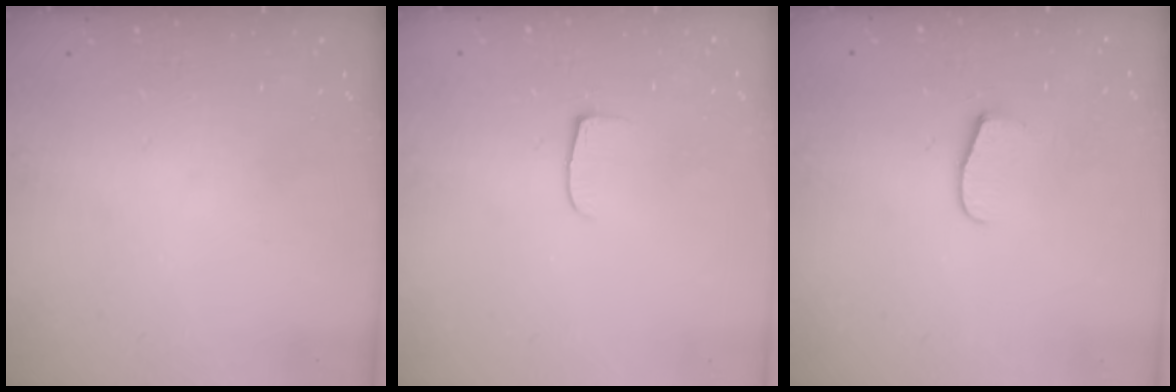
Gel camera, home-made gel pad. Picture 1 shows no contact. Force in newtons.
{"total": 5.6, "press": 5.5, "slide": 0.7}
{"total": 6.5, "press": 6.5, "slide": 0.6}